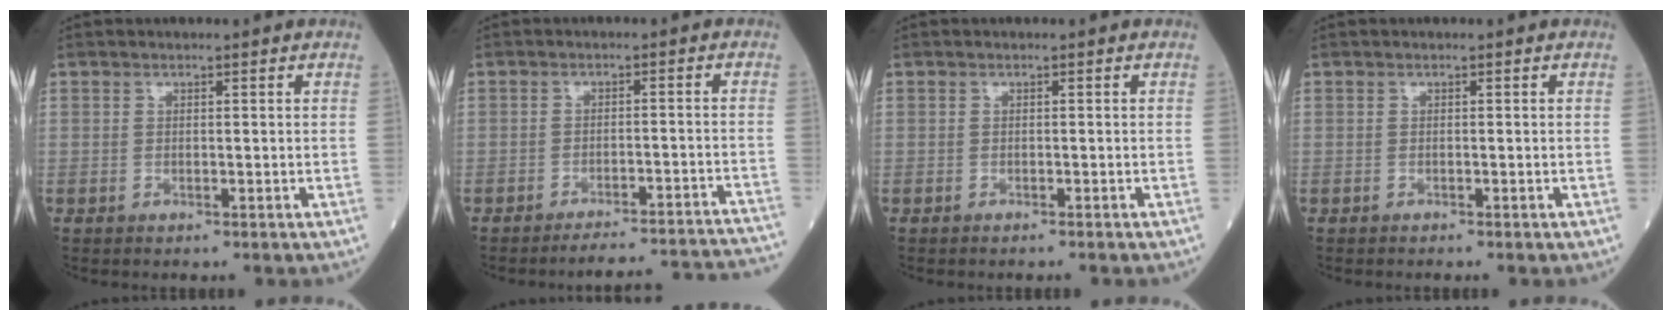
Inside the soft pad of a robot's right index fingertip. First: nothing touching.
{"total": 18.5, "force": [-18.0, -0.7, 4.3], "torque": [-0.017, -0.005, -0.213]}
{"total": 1.3, "force": [-1.2, 0.0, 0.6], "torque": [-0.008, 0.000, -0.014]}
{"total": 0.6, "force": [-0.5, 0.0, 0.2], "torque": [0.000, 0.001, -0.010]}